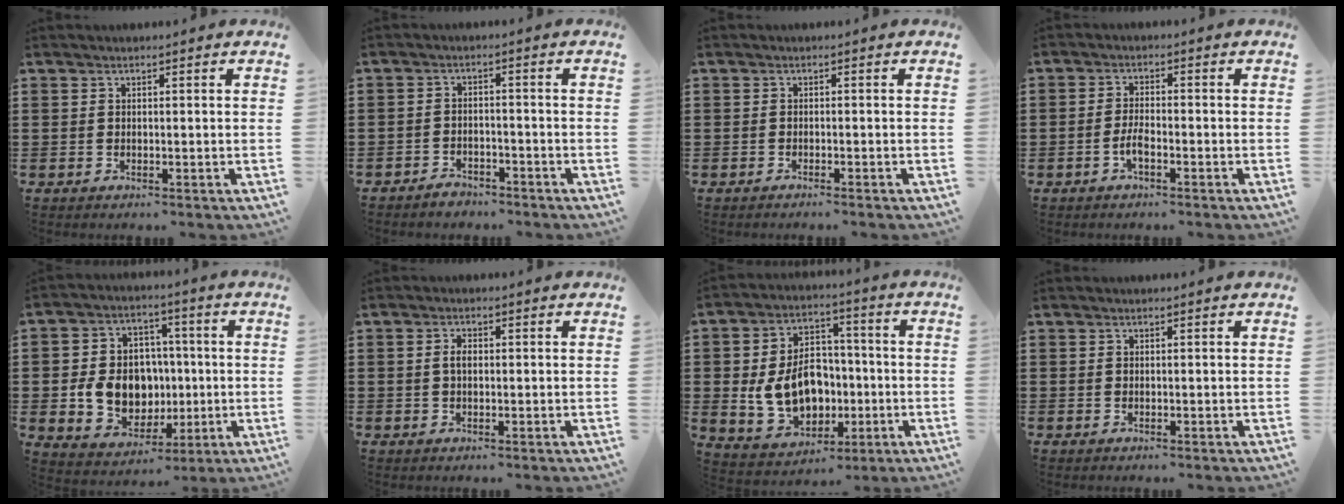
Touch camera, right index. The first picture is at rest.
{"total": 2.5, "force": [-2.5, 0.5, -0.1], "torque": [-0.004, 0.003, -0.052]}
{"total": 1.0, "force": [-1.0, -0.2, 0.1], "torque": [-0.003, -0.003, -0.019]}
{"total": 2.8, "force": [-1.5, 0.7, 2.3], "torque": [-0.056, -0.005, -0.031]}
{"total": 10.1, "force": [-0.7, 8.5, 5.4], "torque": [-0.121, 0.015, -0.007]}
{"total": 1.9, "force": [0.1, 0.9, 1.6], "torque": [-0.034, 0.005, 0.000]}
{"total": 10.5, "force": [-1.0, 8.2, 6.5], "torque": [-0.116, 0.012, -0.017]}
{"total": 0.0}